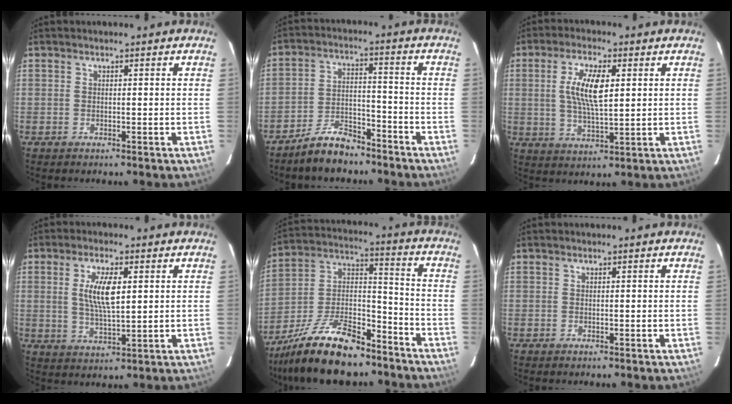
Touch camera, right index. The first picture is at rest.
{"total": 8.2, "force": [-6.9, 3.3, 3.0], "torque": [-0.077, 0.019, -0.115]}
{"total": 8.7, "force": [1.9, 3.0, 7.9], "torque": [-0.151, 0.004, 0.037]}
{"total": 7.7, "force": [1.7, 2.6, 7.0], "torque": [-0.131, 0.000, 0.036]}
{"total": 20.7, "force": [-15.2, 7.7, 11.8], "torque": [-0.236, 0.005, -0.260]}
{"total": 0.0}